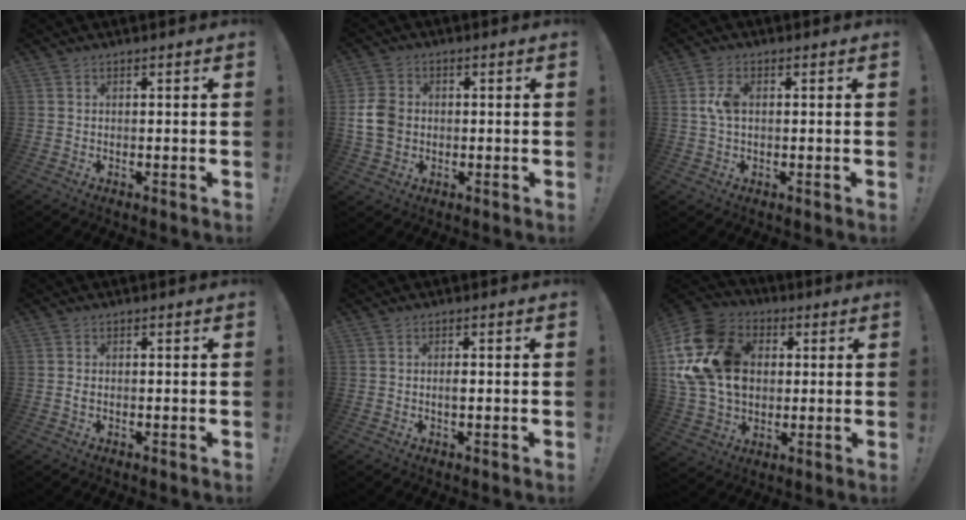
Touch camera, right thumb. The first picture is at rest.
{"total": 8.9, "force": [-0.3, 7.2, 5.1], "torque": [-0.103, 0.011, 0.000]}
{"total": 5.1, "force": [0.5, 2.9, 4.2], "torque": [-0.086, 0.003, 0.006]}
{"total": 0.7, "force": [-0.3, 0.4, 0.6], "torque": [-0.010, 0.001, -0.004]}
{"total": 1.2, "force": [-0.2, 0.3, 1.2], "torque": [-0.015, -0.001, -0.006]}
{"total": 22.7, "force": [4.1, 17.4, 14.0], "torque": [-0.251, -0.010, 0.086]}